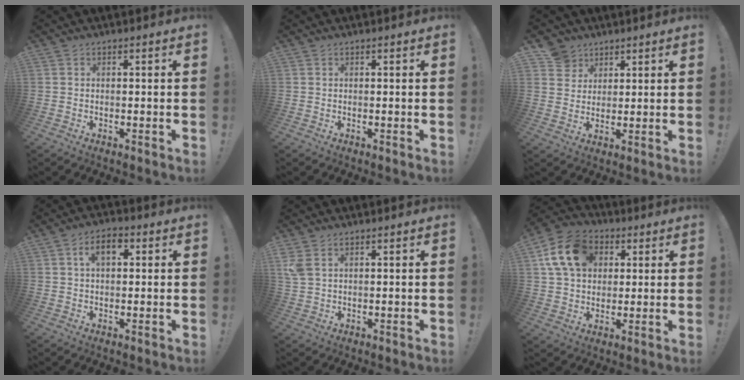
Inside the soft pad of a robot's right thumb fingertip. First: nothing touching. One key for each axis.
{"total": 0.0}
{"total": 6.6, "fx": 4.1, "fy": 5.2, "fz": 0.4, "tx": -0.005, "ty": -0.030, "tz": 0.081}
{"total": 6.0, "fx": 1.7, "fy": 3.3, "fz": 4.7, "tx": -0.077, "ty": 0.007, "tz": 0.027}
{"total": 3.8, "fx": 2.0, "fy": 2.0, "fz": 2.6, "tx": -0.049, "ty": -0.004, "tz": 0.039}
{"total": 15.7, "fx": 5.1, "fy": 11.9, "fz": 8.9, "tx": -0.148, "ty": -0.001, "tz": 0.104}